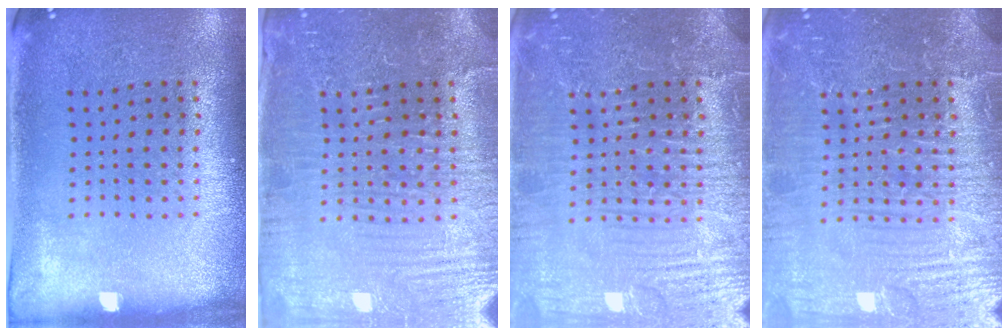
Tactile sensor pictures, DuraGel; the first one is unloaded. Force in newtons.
{"total": 4.3, "press": 4.2, "slide": 1.2}
{"total": 5.7, "press": 5.6, "slide": 0.7}
{"total": 7.7, "press": 7.7, "slide": 1.0}